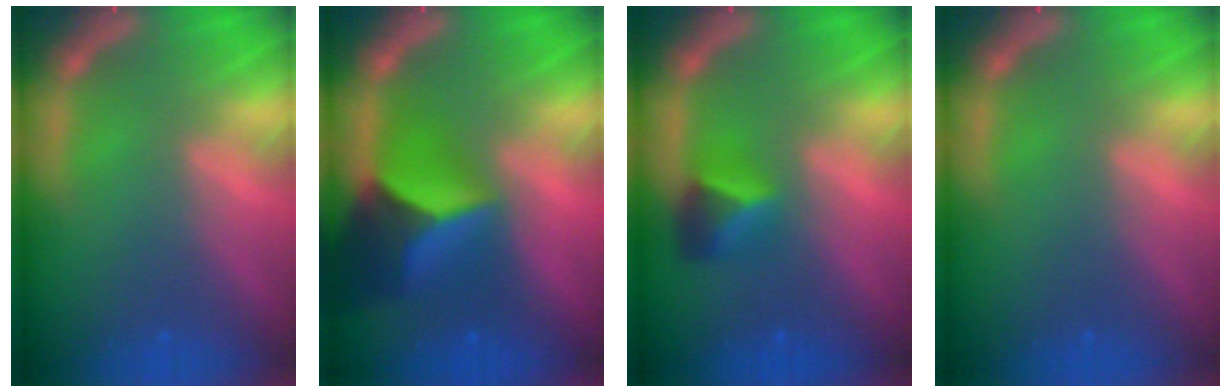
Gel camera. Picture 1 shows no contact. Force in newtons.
{"total": 8.4}
{"total": 2.9}
{"total": 0.0}